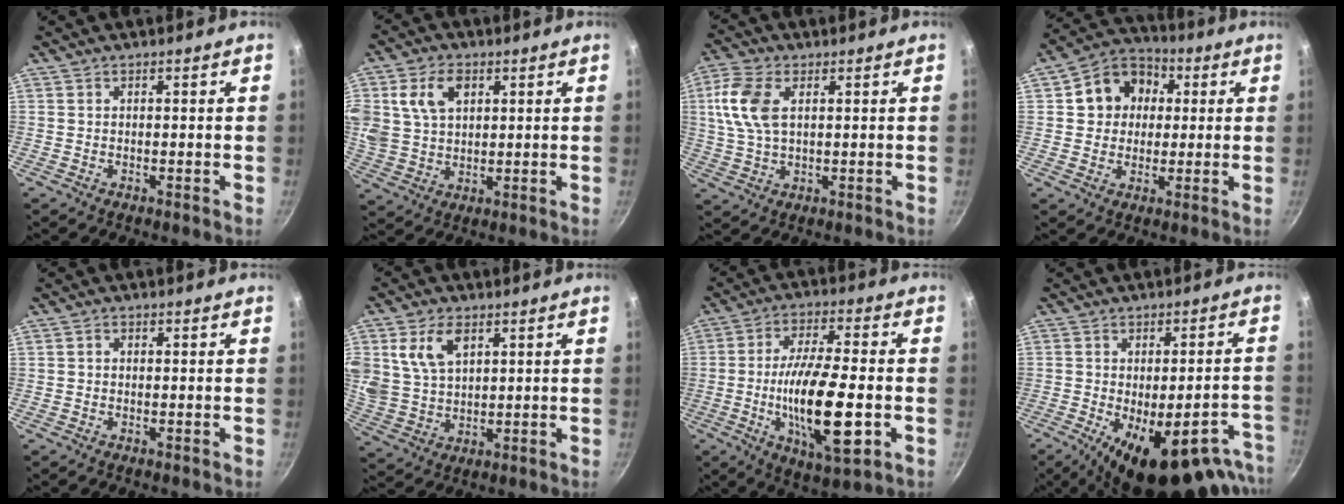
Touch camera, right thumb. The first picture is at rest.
{"total": 10.8, "force": [3.8, 7.5, 6.7], "torque": [-0.112, -0.004, 0.072]}
{"total": 9.7, "force": [2.4, 5.6, 7.6], "torque": [-0.155, 0.007, 0.042]}
{"total": 11.2, "force": [2.2, 9.7, 5.2], "torque": [-0.053, 0.017, 0.021]}
{"total": 1.0, "force": [0.0, 0.8, 0.5], "torque": [-0.009, 0.005, 0.000]}
{"total": 10.0, "force": [4.1, 6.4, 6.5], "torque": [-0.111, -0.015, 0.086]}
{"total": 18.1, "force": [-3.9, 5.5, 16.8], "torque": [-0.303, 0.007, -0.070]}
{"total": 22.4, "force": [-12.9, 8.9, 16.0], "torque": [-0.153, 0.026, -0.168]}